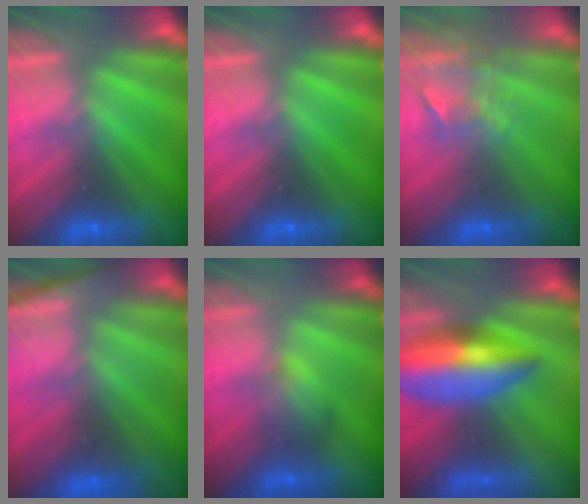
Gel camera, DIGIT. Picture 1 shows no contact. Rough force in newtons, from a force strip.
{"total": 0.0}
{"total": 4.4}
{"total": 8.5}
{"total": 2.1}
{"total": 6.8}